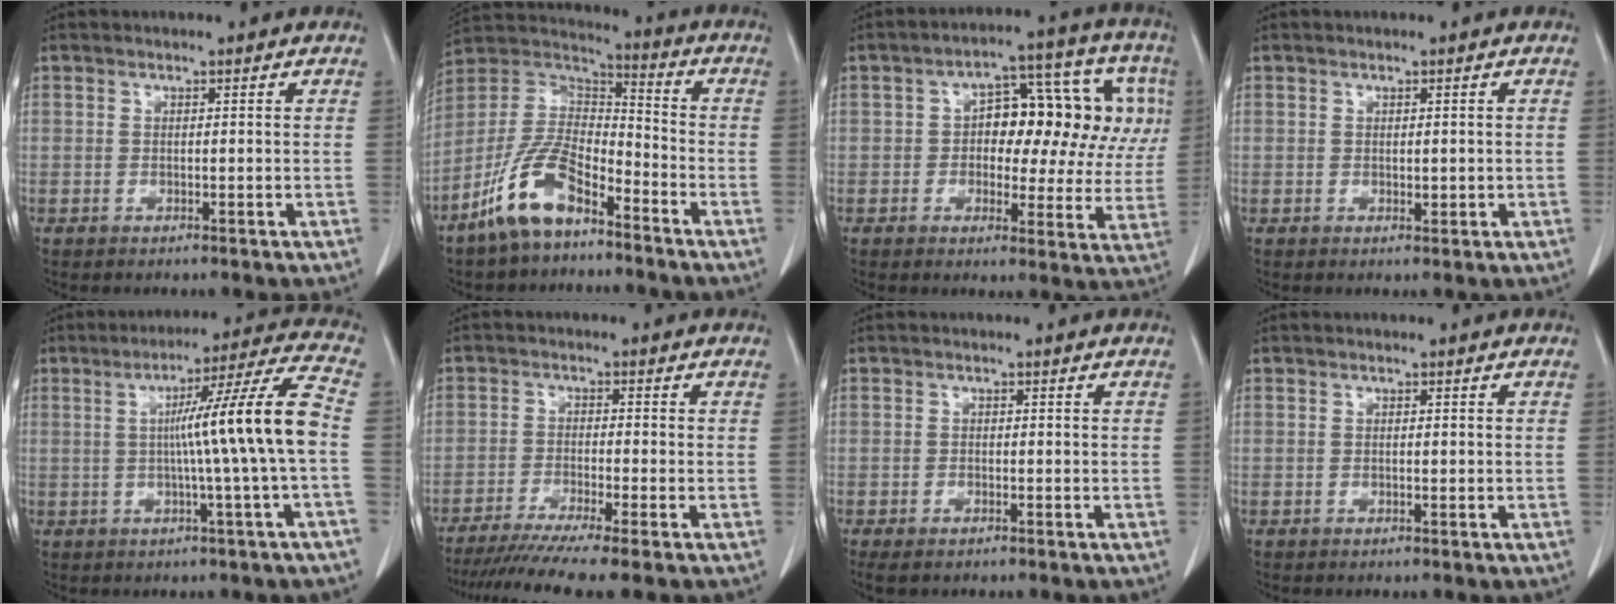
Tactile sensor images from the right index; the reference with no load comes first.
{"total": 12.3, "force": [-8.1, 4.7, 8.0], "torque": [-0.175, 0.010, -0.160]}
{"total": 14.9, "force": [2.3, 7.4, 12.7], "torque": [-0.147, 0.050, 0.030]}
{"total": 1.1, "force": [0.0, 0.6, 0.9], "torque": [-0.014, -0.003, 0.003]}
{"total": 12.8, "force": [-0.5, -2.4, 12.5], "torque": [-0.185, 0.008, -0.006]}
{"total": 9.3, "force": [-7.6, -1.5, 5.1], "torque": [-0.070, -0.027, -0.121]}
{"total": 2.2, "force": [-1.6, 0.8, 1.2], "torque": [-0.022, -0.005, -0.021]}
{"total": 0.0}